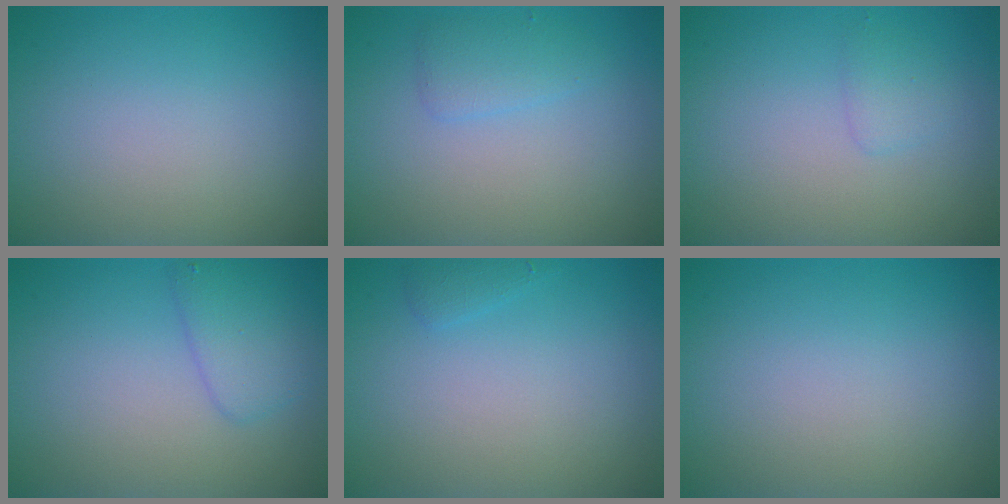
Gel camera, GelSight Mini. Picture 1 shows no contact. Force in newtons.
{"total": 1.7, "press": 1.7, "slide": 0.1}
{"total": 1.1, "press": 1.1, "slide": 0.1}
{"total": 2.6, "press": 2.5, "slide": 0.2}
{"total": 0.8, "press": 0.8, "slide": 0.1}
{"total": 0.0}